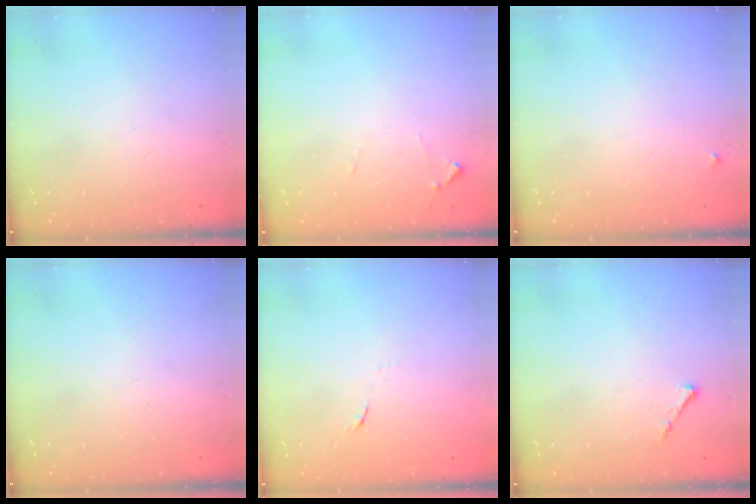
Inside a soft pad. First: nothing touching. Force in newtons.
{"total": 5.8, "press": 5.7, "slide": 0.4}
{"total": 2.3, "press": 2.3, "slide": 0.2}
{"total": 0.0}
{"total": 4.5, "press": 4.4, "slide": 0.9}
{"total": 3.2, "press": 3.1, "slide": 0.5}